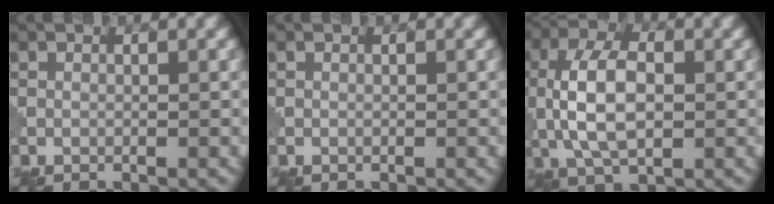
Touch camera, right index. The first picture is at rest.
{"total": 0.0}
{"total": 6.6, "force": [-0.1, 3.5, 5.6], "torque": [-0.120, 0.006, -0.007]}